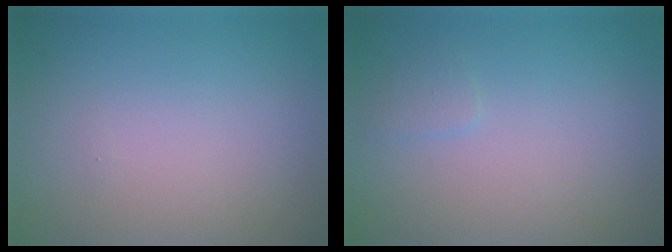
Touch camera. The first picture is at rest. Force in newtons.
{"total": 0.7, "press": 0.7, "slide": 0.1}